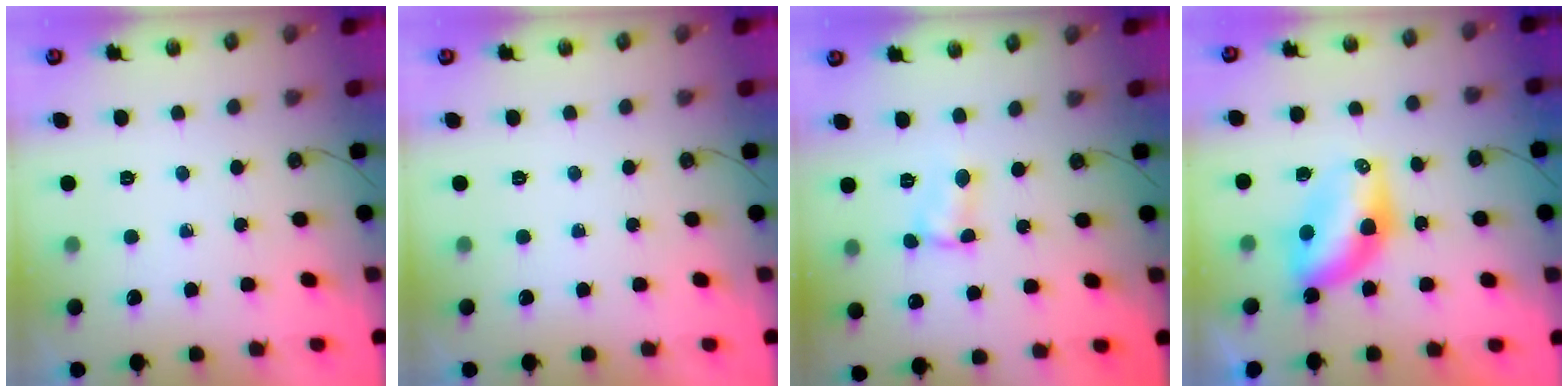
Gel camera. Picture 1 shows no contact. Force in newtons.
{"total": 0.0}
{"total": 2.6, "press": 2.6, "slide": 0.3}
{"total": 7.7, "press": 7.6, "slide": 0.7}